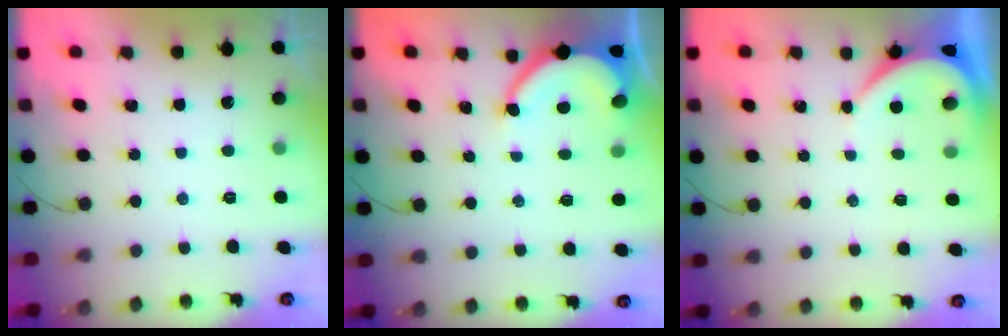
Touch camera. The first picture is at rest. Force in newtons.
{"total": 6.3, "press": 6.3, "slide": 0.5}
{"total": 4.0, "press": 3.9, "slide": 0.6}